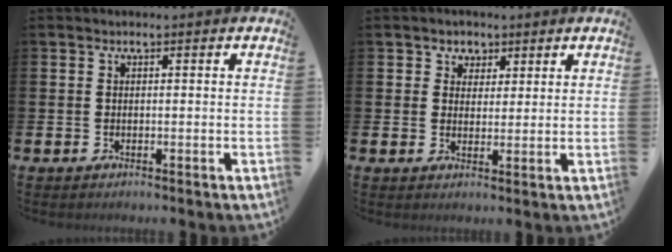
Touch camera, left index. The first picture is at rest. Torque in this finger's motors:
{"motor_torque": [0.09, 0.05, 0.21, 0.02]}